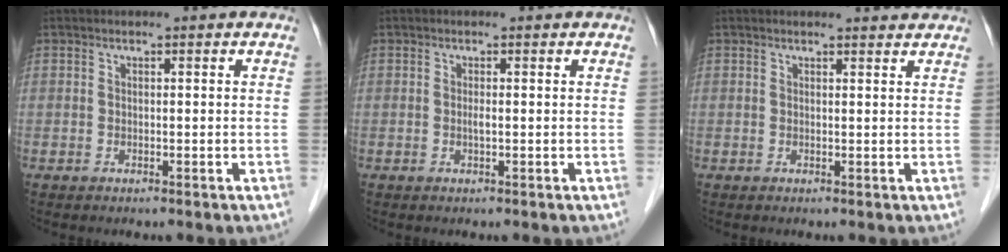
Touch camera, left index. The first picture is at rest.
{"total": 0.6, "force": [-0.1, 0.0, 0.6], "torque": [-0.014, -0.002, -0.002]}
{"total": 2.3, "force": [2.3, 0.2, 0.1], "torque": [-0.009, -0.002, 0.023]}